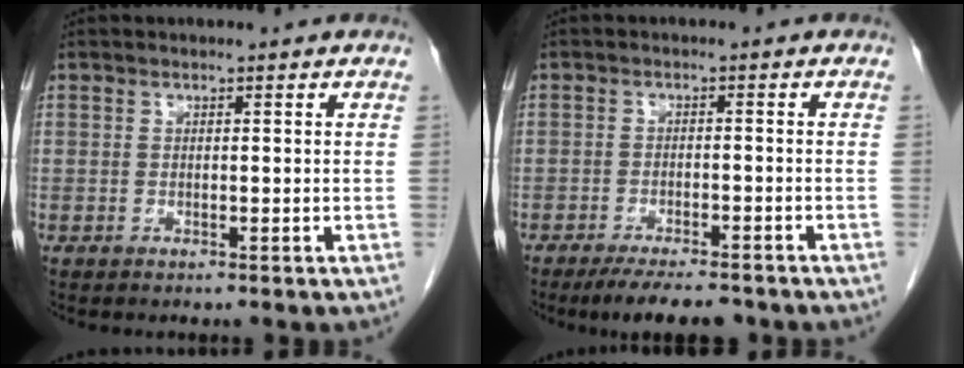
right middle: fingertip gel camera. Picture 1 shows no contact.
{"total": 7.6, "force": [-6.5, 1.4, 3.7], "torque": [-0.054, -0.013, -0.099]}